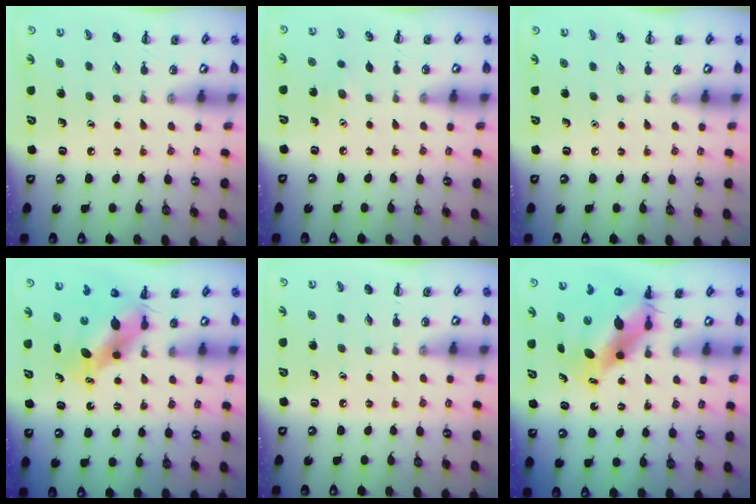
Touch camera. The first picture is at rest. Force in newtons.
{"total": 3.3, "press": 3.2, "slide": 0.9}
{"total": 0.0}
{"total": 6.5, "press": 6.3, "slide": 1.7}
{"total": 0.0}
{"total": 9.2, "press": 9.0, "slide": 2.2}